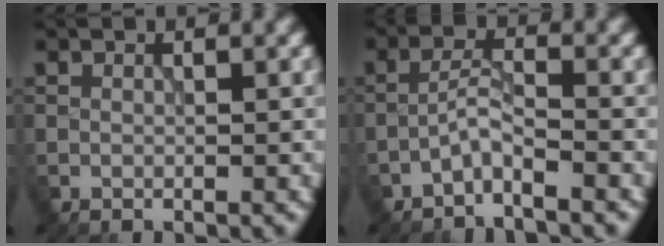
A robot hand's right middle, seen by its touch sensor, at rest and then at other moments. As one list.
[{"total": 2.3, "force": [-1.9, 0.1, 1.2], "torque": [-0.024, 0.010, -0.046]}]